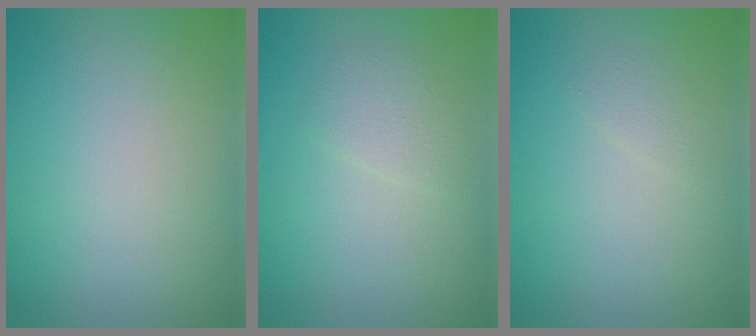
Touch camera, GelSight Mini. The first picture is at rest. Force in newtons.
{"total": 1.5, "press": 1.5, "slide": 0.0}
{"total": 0.8, "press": 0.8, "slide": 0.1}